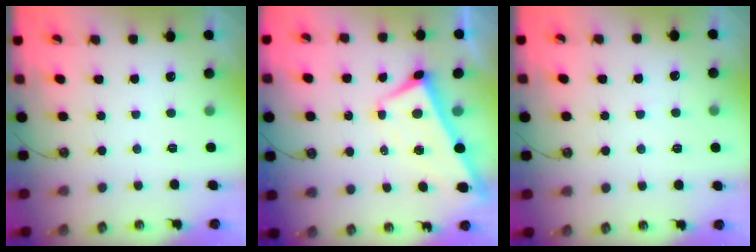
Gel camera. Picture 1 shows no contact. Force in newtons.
{"total": 3.6, "press": 3.6, "slide": 0.6}
{"total": 5.3, "press": 5.3, "slide": 0.4}